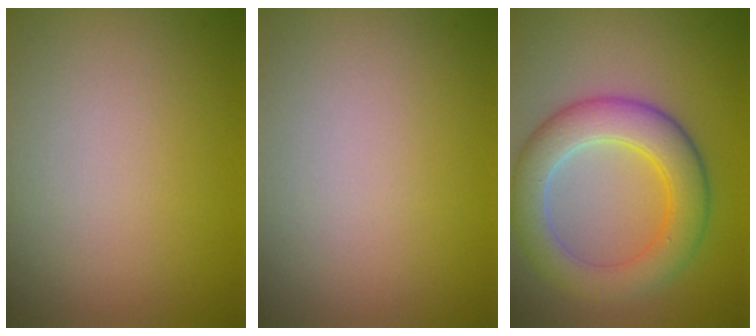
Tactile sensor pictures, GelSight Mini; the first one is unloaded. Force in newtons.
{"total": 0.0}
{"total": 6.0, "press": 6.0, "slide": 0.1}